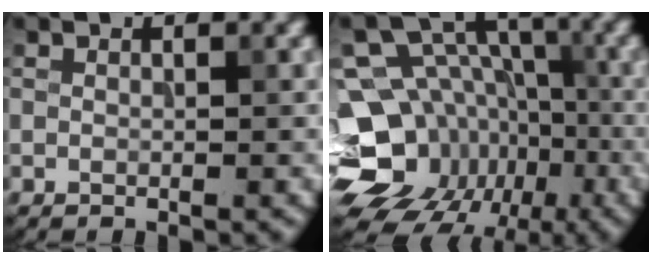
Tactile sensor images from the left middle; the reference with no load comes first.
{"total": 15.0, "force": [-5.8, 12.5, 6.0], "torque": [-0.124, -0.010, -0.087]}